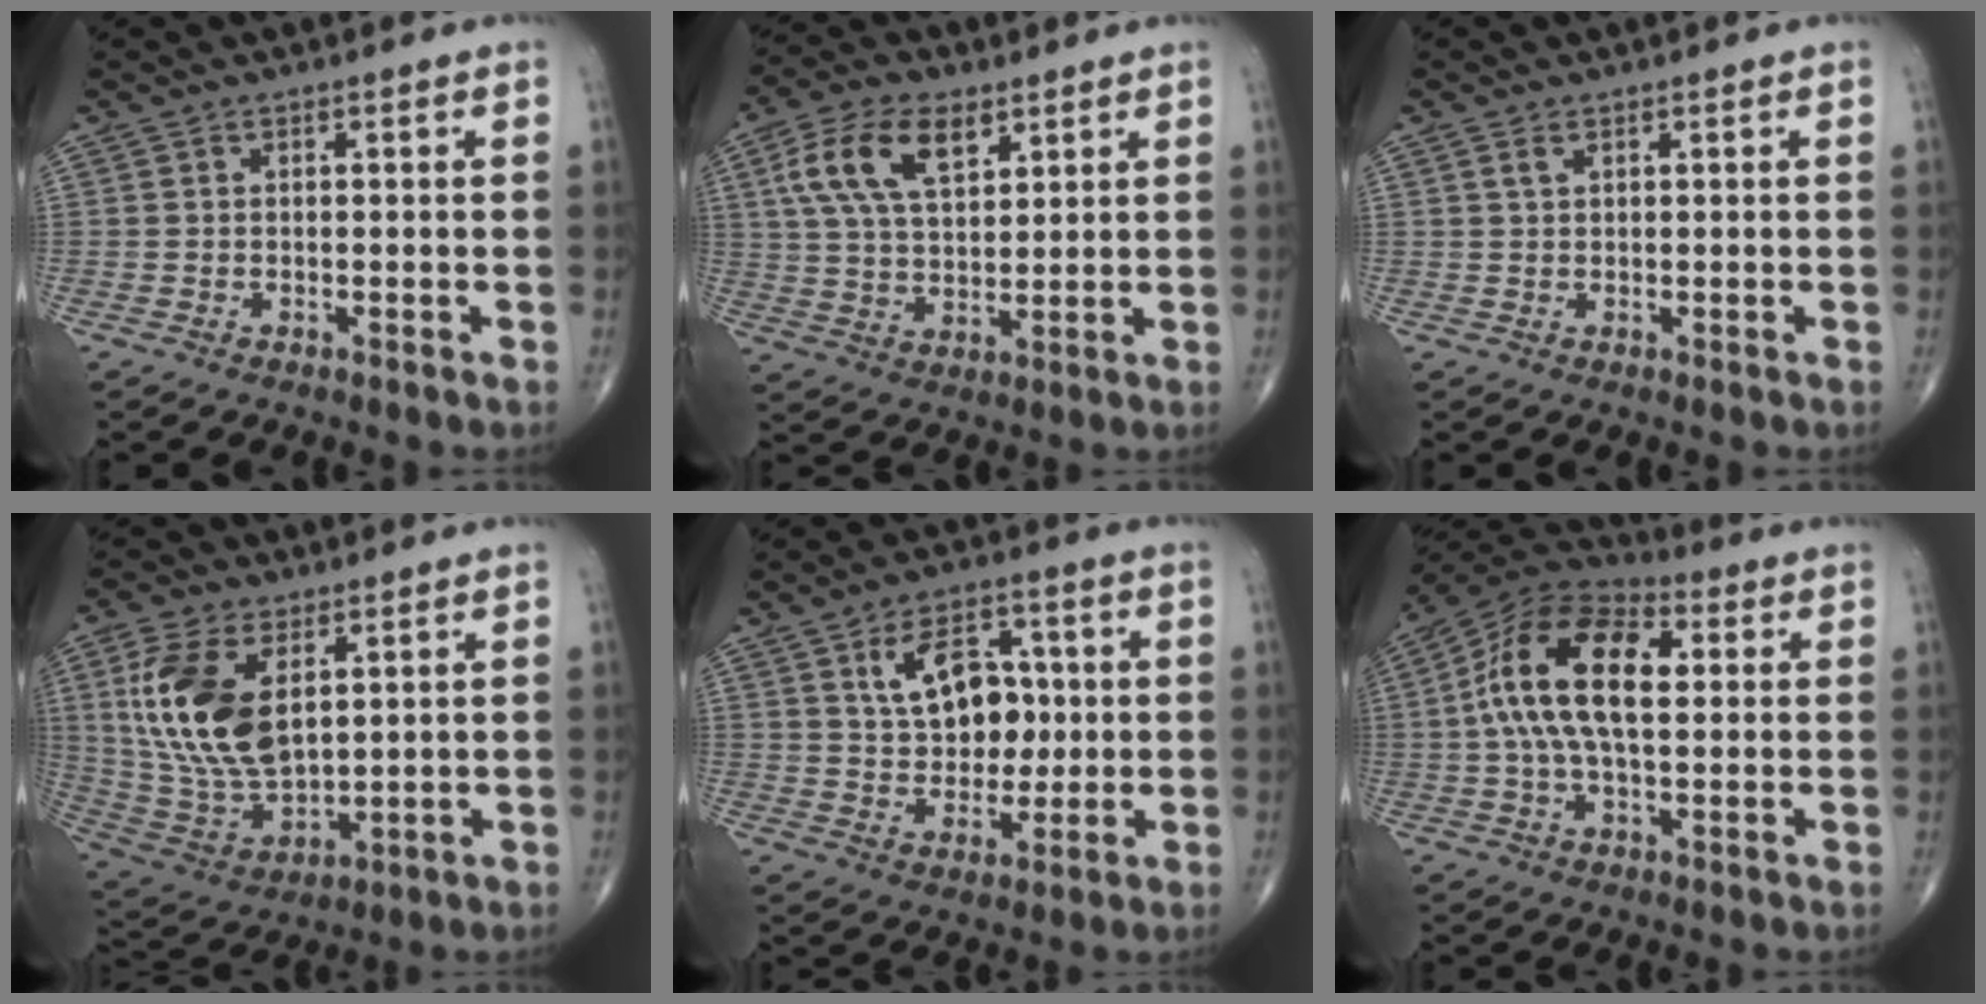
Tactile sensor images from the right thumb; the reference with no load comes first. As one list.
[{"total": 12.8, "force": [5.5, 6.9, 9.3], "torque": [-0.168, -0.007, 0.105]}, {"total": 1.5, "force": [0.8, 0.8, 1.0], "torque": [-0.022, 0.004, 0.019]}, {"total": 17.4, "force": [4.6, 9.7, 13.7], "torque": [-0.269, -0.020, 0.100]}, {"total": 12.4, "force": [2.5, 8.5, 8.7], "torque": [-0.099, 0.001, 0.045]}, {"total": 17.5, "force": [2.4, 9.2, 14.7], "torque": [-0.274, 0.028, 0.035]}]